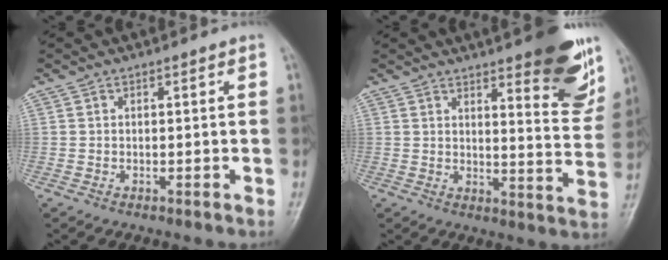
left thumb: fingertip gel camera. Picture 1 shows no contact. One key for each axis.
{"total": 15.8, "fx": 9.9, "fy": 4.3, "fz": 11.6, "tx": -0.108, "ty": -0.064, "tz": 0.127}